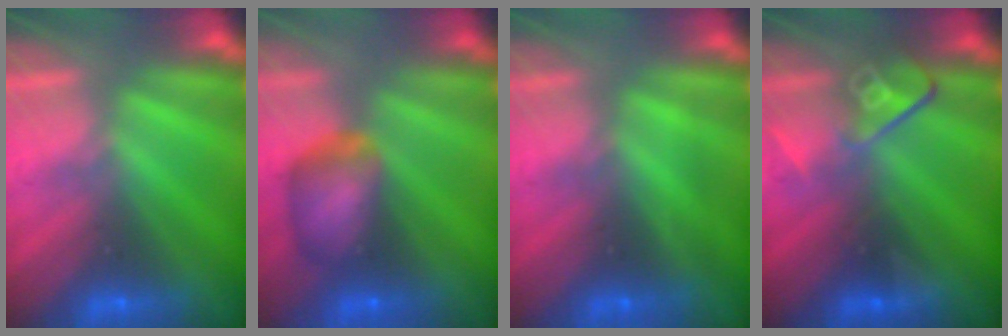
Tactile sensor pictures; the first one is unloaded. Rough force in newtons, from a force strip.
{"total": 5.5}
{"total": 1.7}
{"total": 2.7}